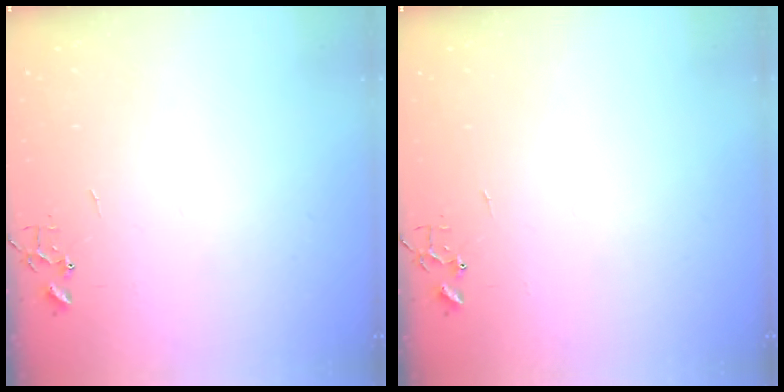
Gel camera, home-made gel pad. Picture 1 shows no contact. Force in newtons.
{"total": 0.0}